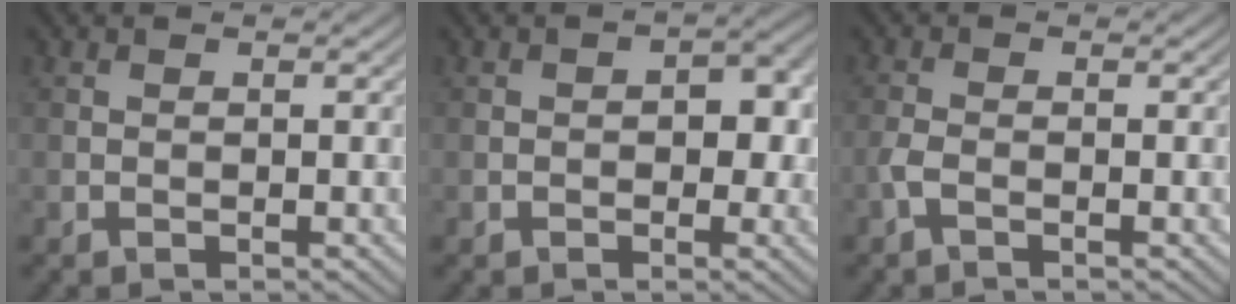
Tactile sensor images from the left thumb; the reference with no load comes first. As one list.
[{"total": 4.0, "force": [-0.1, 2.7, 2.9], "torque": [-0.038, -0.006, -0.002]}, {"total": 1.7, "force": [-0.9, 0.5, 1.3], "torque": [-0.033, 0.001, -0.025]}]